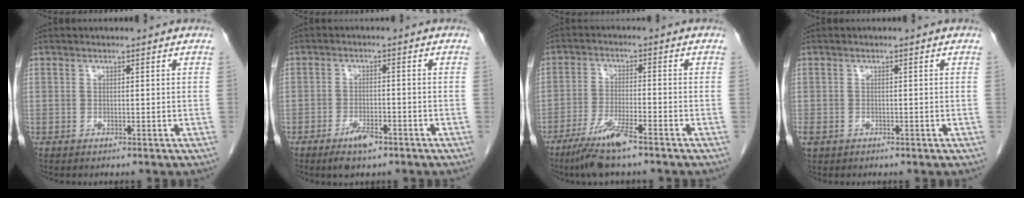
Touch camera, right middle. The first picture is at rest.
{"total": 4.3, "force": [-2.8, 1.4, 2.9], "torque": [-0.055, -0.001, -0.045]}
{"total": 7.6, "force": [-5.3, 0.4, 5.4], "torque": [-0.110, -0.019, -0.100]}
{"total": 2.1, "force": [-1.0, 1.5, 1.0], "torque": [-0.028, -0.002, -0.012]}